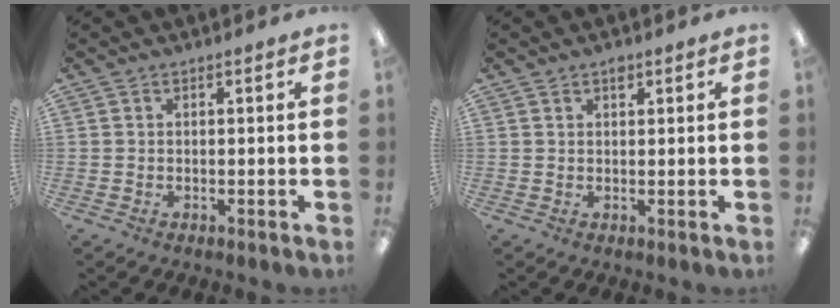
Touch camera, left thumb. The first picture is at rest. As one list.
[{"total": 1.6, "force": [1.2, 0.8, 0.7], "torque": [0.002, -0.005, 0.018]}]